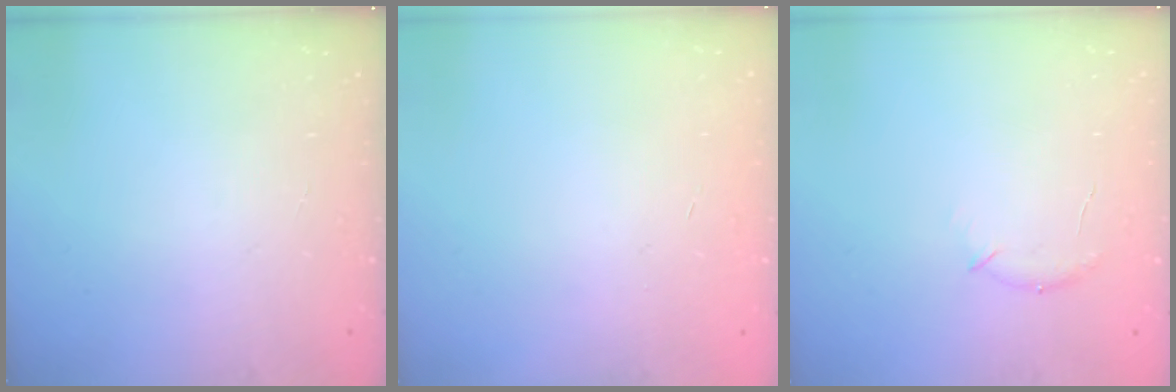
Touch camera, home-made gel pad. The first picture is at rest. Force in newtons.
{"total": 0.6, "press": 0.5, "slide": 0.2}
{"total": 6.9, "press": 6.7, "slide": 1.8}